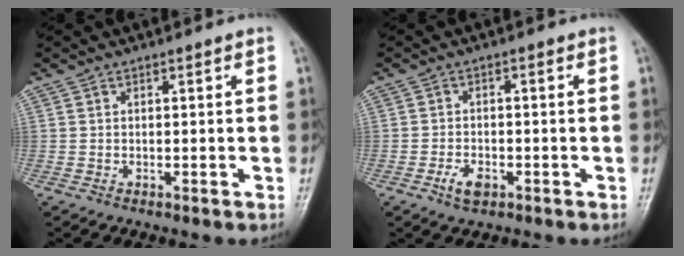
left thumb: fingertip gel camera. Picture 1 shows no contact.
{"total": 3.6, "force": [-1.8, 2.0, 2.3], "torque": [-0.041, 0.008, -0.032]}